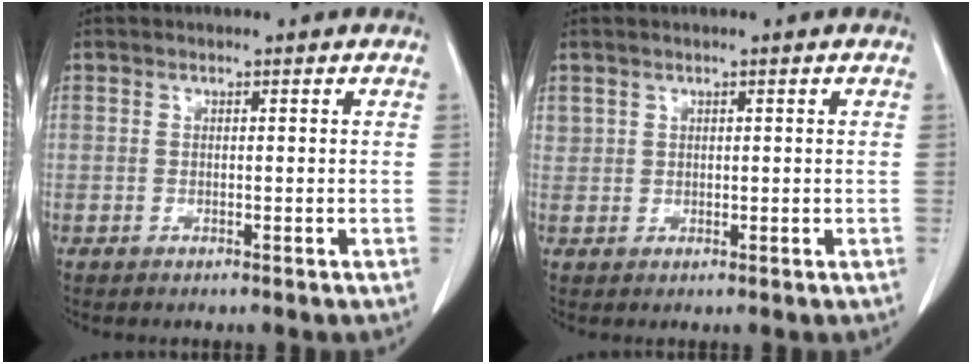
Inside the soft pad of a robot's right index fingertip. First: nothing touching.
{"total": 1.3, "force": [0.8, 1.0, 0.2], "torque": [0.002, 0.004, 0.015]}